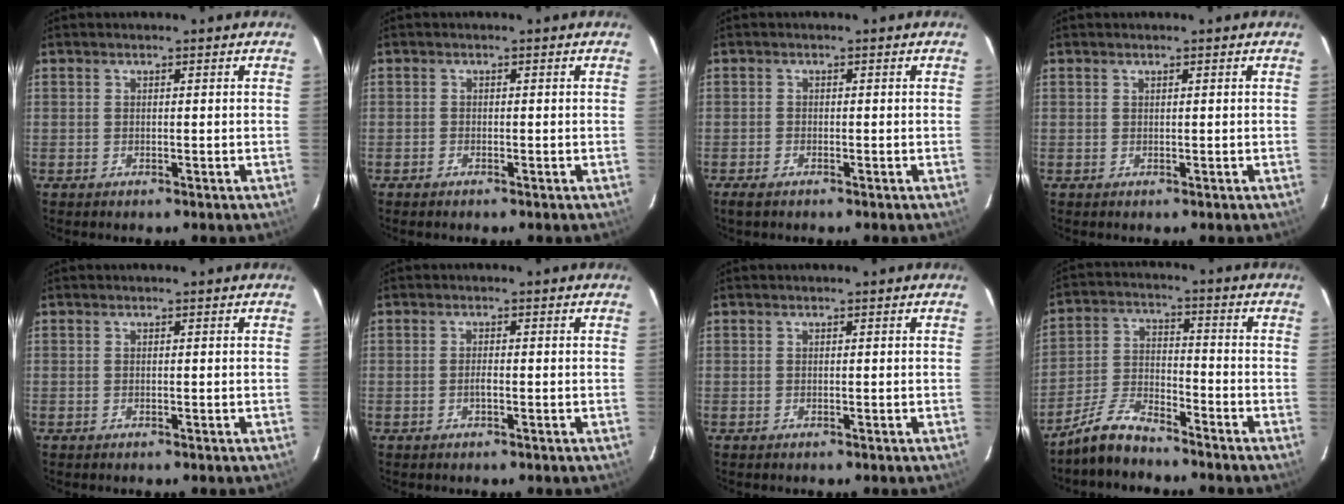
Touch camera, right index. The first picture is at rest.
{"total": 0.6, "force": [-0.6, 0.2, 0.1], "torque": [-0.005, -0.001, -0.014]}
{"total": 1.7, "force": [-1.4, 0.6, 0.9], "torque": [-0.024, -0.004, -0.029]}
{"total": 0.0}
{"total": 0.0}
{"total": 1.3, "force": [-0.5, 0.2, 1.2], "torque": [-0.024, 0.001, -0.009]}
{"total": 0.0}
{"total": 7.8, "force": [-6.8, 2.2, 3.1], "torque": [-0.077, 0.018, -0.139]}